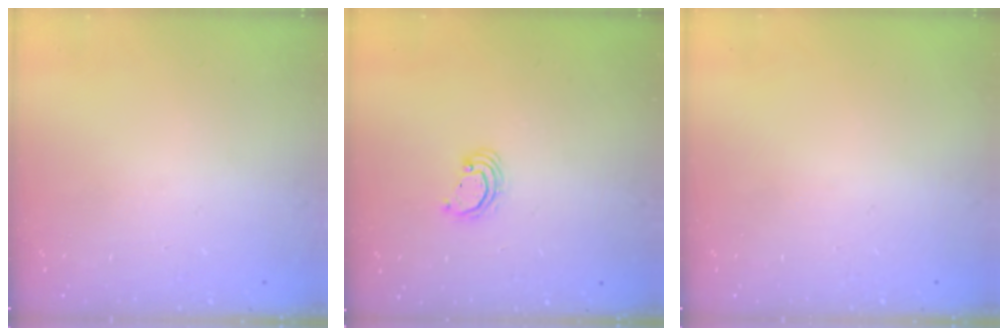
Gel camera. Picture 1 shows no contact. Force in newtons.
{"total": 3.1, "press": 3.1, "slide": 0.1}
{"total": 0.0}